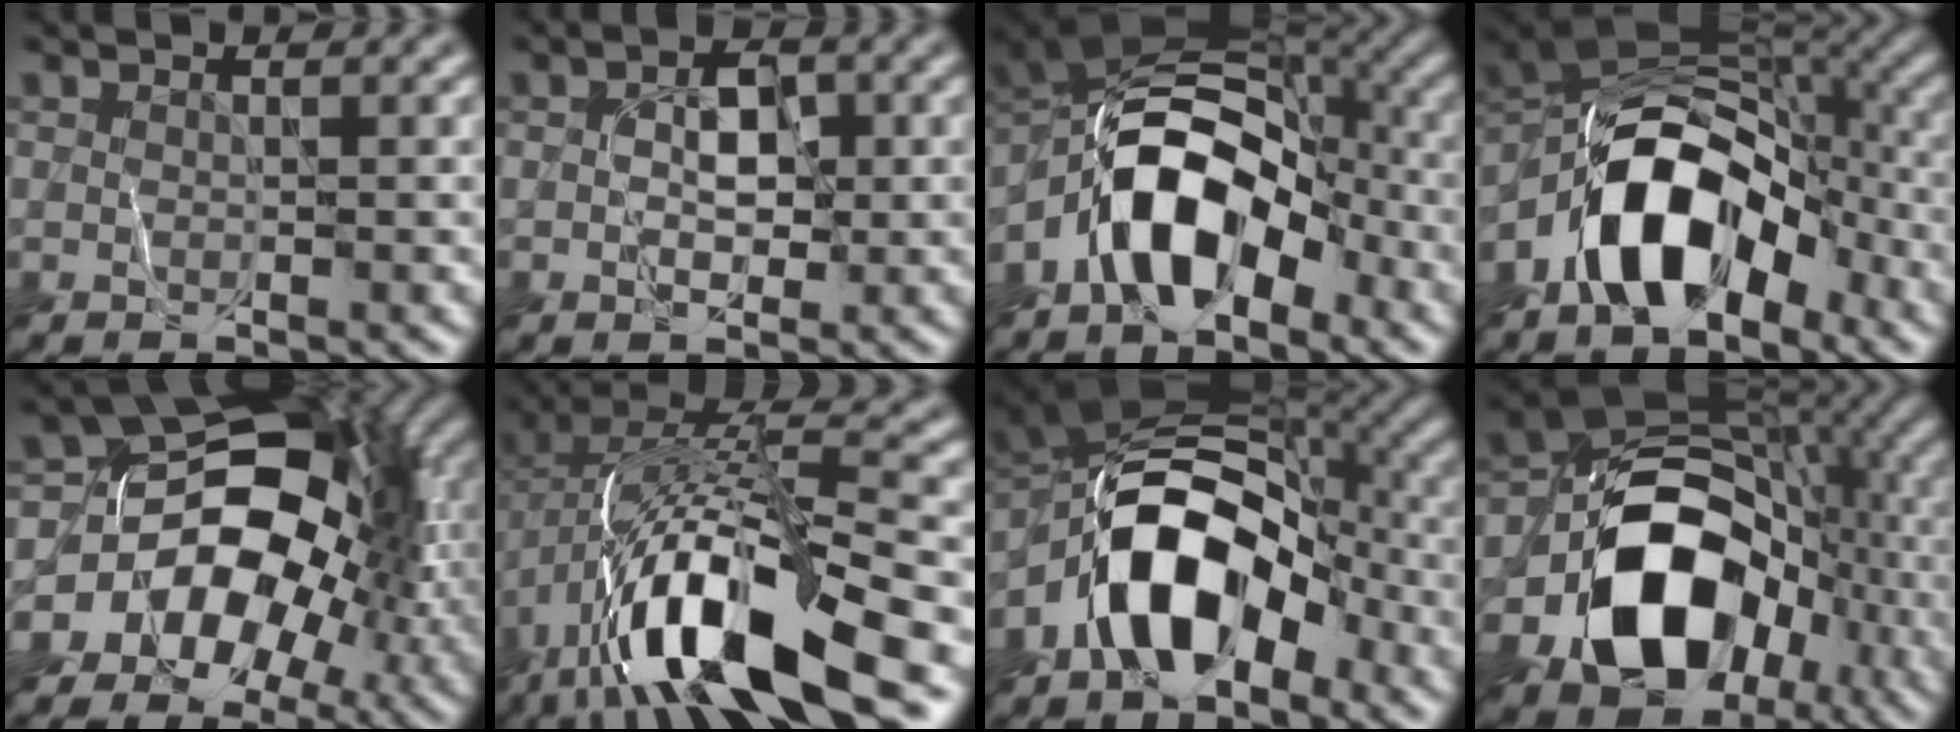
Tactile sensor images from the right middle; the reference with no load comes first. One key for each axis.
{"total": 3.1, "fx": -0.1, "fy": 1.9, "fz": 2.4, "tx": -0.039, "ty": 0.002, "tz": -0.004}
{"total": 8.7, "fx": -3.9, "fy": 4.9, "fz": 6.1, "tx": -0.092, "ty": 0.017, "tz": -0.080}
{"total": 10.4, "fx": -5.0, "fy": 5.9, "fz": 7.0, "tx": -0.105, "ty": 0.015, "tz": -0.098}
{"total": 12.9, "fx": -3.5, "fy": 9.1, "fz": 8.4, "tx": -0.086, "ty": 0.010, "tz": -0.074}
{"total": 14.8, "fx": -5.1, "fy": 5.9, "fz": 12.6, "tx": -0.234, "ty": -0.006, "tz": -0.085}
{"total": 10.0, "fx": -4.3, "fy": 5.6, "fz": 7.0, "tx": -0.113, "ty": 0.018, "tz": -0.086}
{"total": 14.6, "fx": -5.1, "fy": 10.5, "fz": 8.8, "tx": -0.137, "ty": -0.014, "tz": -0.093}